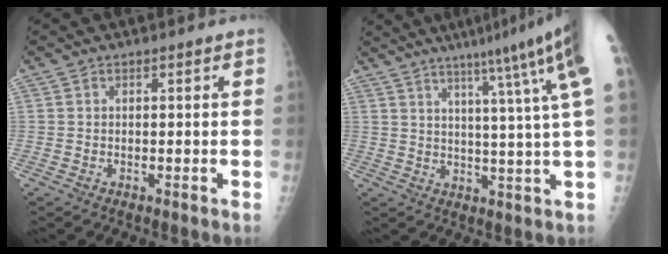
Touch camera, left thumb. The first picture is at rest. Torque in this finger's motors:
{"motor_torque": [2.93, 2.08, 1.95, -0.82, 0.19]}